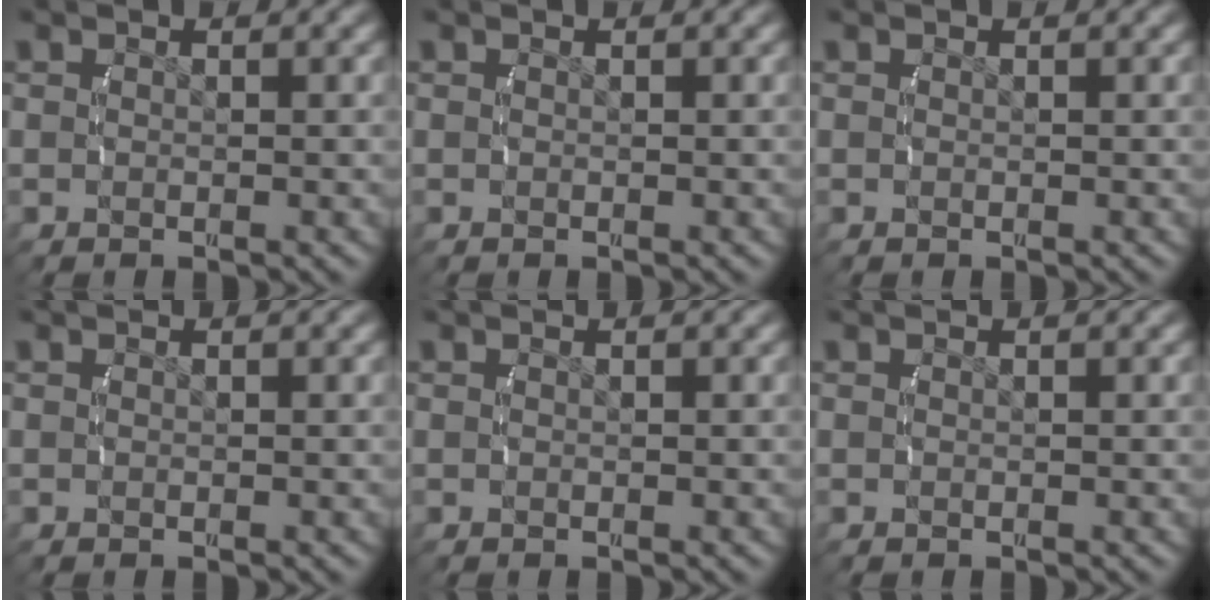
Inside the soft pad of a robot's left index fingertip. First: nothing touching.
{"total": 0.0}
{"total": 0.0}
{"total": 0.0}
{"total": 0.0}
{"total": 0.0}